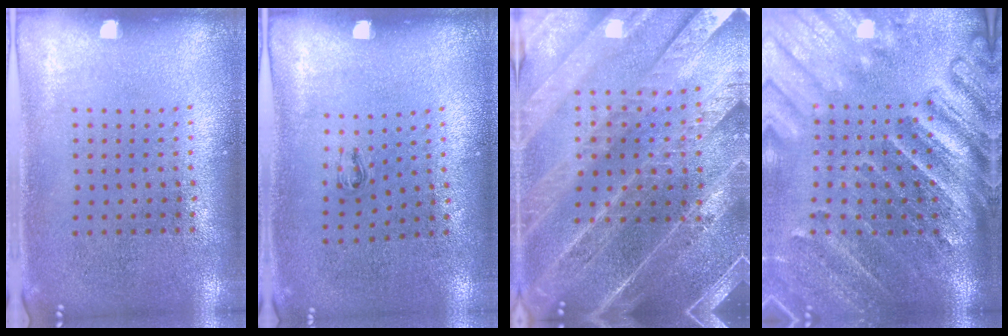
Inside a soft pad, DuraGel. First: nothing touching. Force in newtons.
{"total": 0.6, "press": 0.2, "slide": 0.5}
{"total": 5.2, "press": 4.5, "slide": 2.6}
{"total": 4.4, "press": 3.5, "slide": 2.7}